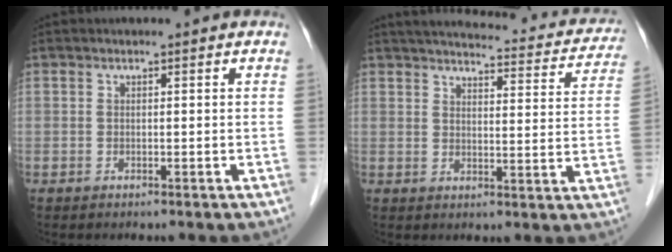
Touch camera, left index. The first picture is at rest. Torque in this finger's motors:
{"motor_torque": [0.65, -0.86, 0.21, 0.05]}